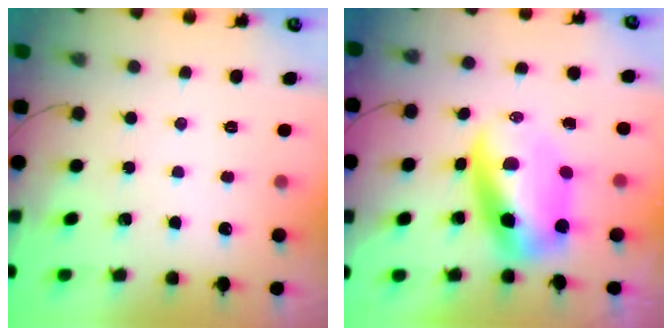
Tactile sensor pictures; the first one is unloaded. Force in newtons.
{"total": 9.6, "press": 9.3, "slide": 2.4}